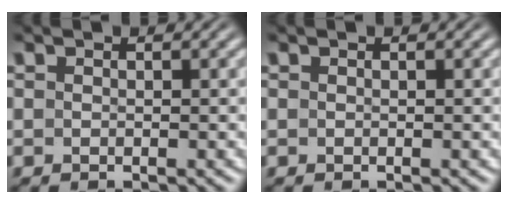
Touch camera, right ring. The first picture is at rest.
{"total": 0.0}